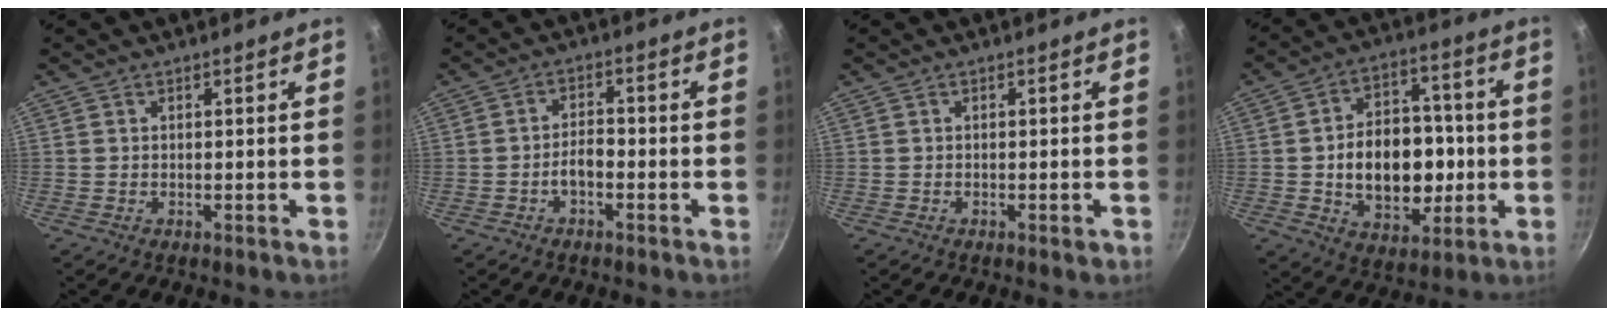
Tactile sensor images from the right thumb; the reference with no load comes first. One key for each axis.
{"total": 3.4, "fx": -1.7, "fy": 1.6, "fz": 2.4, "tx": -0.036, "ty": 0.024, "tz": -0.033}
{"total": 0.8, "fx": -0.5, "fy": 0.3, "fz": 0.6, "tx": -0.013, "ty": 0.002, "tz": -0.007}
{"total": 17.6, "fx": -1.8, "fy": 12.6, "fz": 12.2, "tx": -0.144, "ty": 0.025, "tz": -0.019}